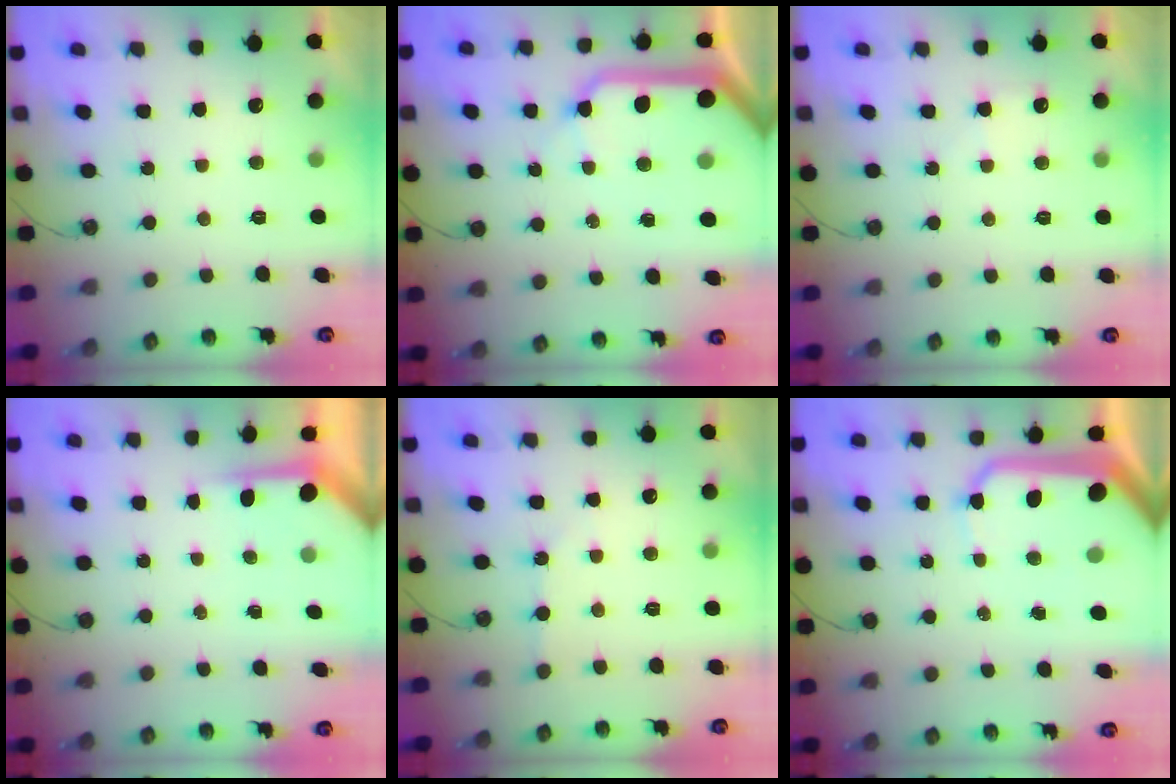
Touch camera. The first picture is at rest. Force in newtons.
{"total": 17.2, "press": 17.0, "slide": 2.3}
{"total": 3.5, "press": 3.5, "slide": 0.5}
{"total": 3.9, "press": 3.8, "slide": 0.3}
{"total": 1.9, "press": 1.8, "slide": 0.4}
{"total": 17.9, "press": 17.8, "slide": 2.6}